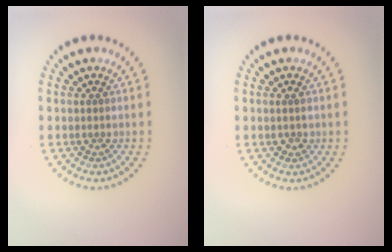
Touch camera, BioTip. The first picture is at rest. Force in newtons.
{"total": 0.9, "press": 0.8, "slide": 0.2}